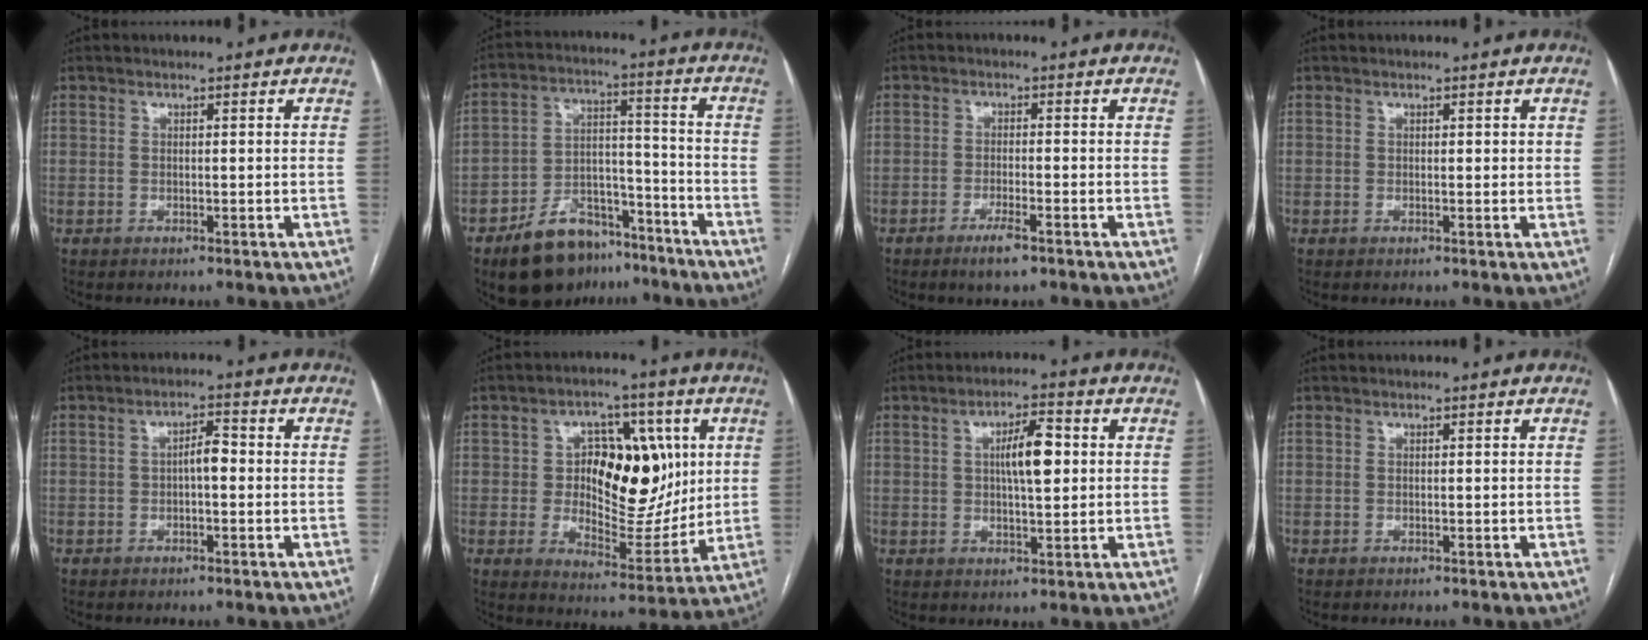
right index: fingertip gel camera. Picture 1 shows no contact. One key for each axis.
{"total": 12.8, "fx": -9.1, "fy": 7.0, "fz": 5.6, "tx": -0.089, "ty": 0.028, "tz": -0.146}
{"total": 3.6, "fx": -2.4, "fy": 0.4, "fz": 2.7, "tx": -0.053, "ty": -0.005, "tz": -0.042}
{"total": 1.1, "fx": 0.5, "fy": 0.7, "fz": 0.7, "tx": -0.001, "ty": -0.002, "tz": 0.004}
{"total": 3.0, "fx": -0.3, "fy": 1.0, "fz": 2.8, "tx": -0.044, "ty": 0.013, "tz": -0.004}
{"total": 15.0, "fx": 2.2, "fy": 7.9, "fz": 12.6, "tx": -0.181, "ty": 0.016, "tz": 0.043}
{"total": 6.4, "fx": 1.0, "fy": 1.6, "fz": 6.1, "tx": -0.105, "ty": 0.011, "tz": 0.019}
{"total": 0.0}